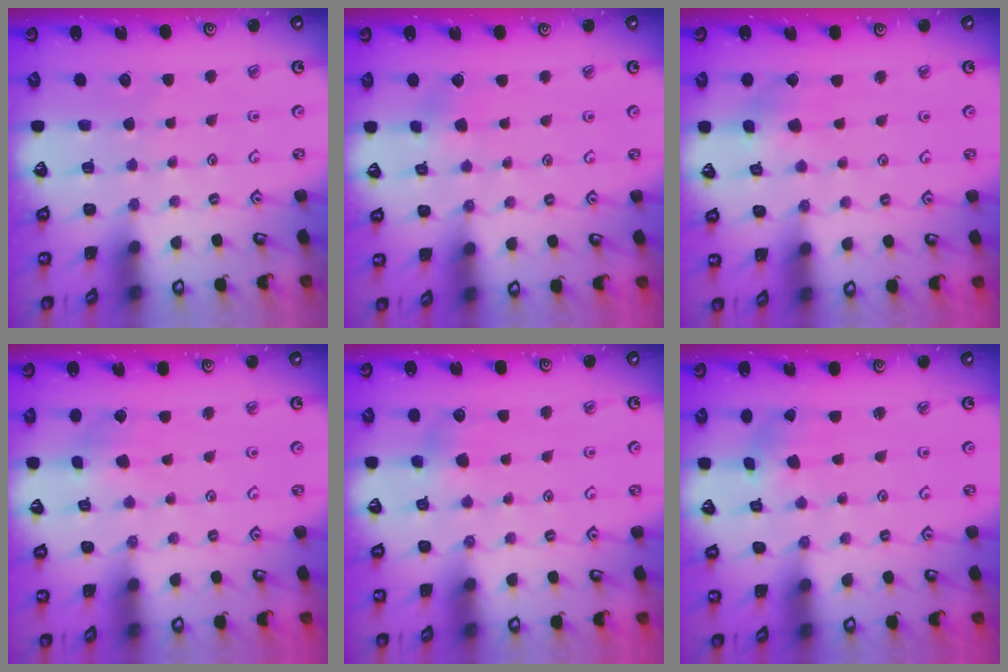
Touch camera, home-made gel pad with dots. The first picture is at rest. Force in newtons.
{"total": 2.5, "press": 2.5, "slide": 0.4}
{"total": 3.6, "press": 3.6, "slide": 0.4}
{"total": 2.7, "press": 2.7, "slide": 0.1}
{"total": 4.8, "press": 4.7, "slide": 0.5}
{"total": 2.2, "press": 2.1, "slide": 0.6}